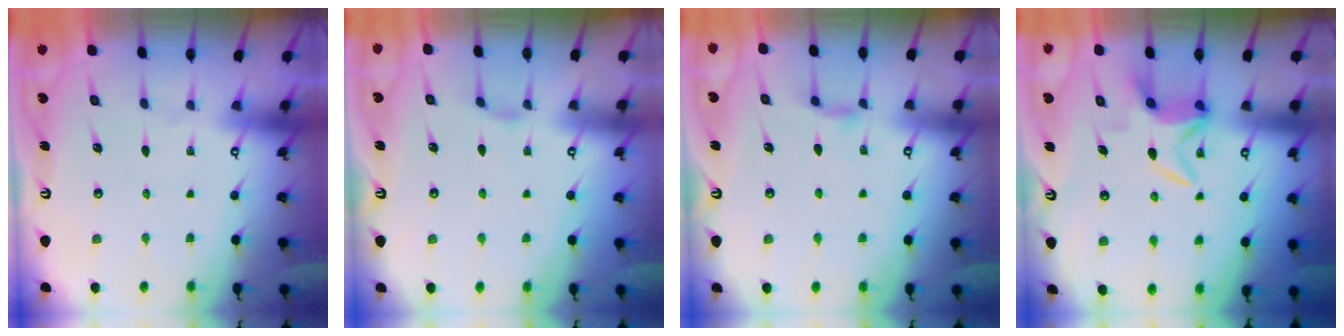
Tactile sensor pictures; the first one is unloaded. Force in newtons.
{"total": 1.1, "press": 1.0, "slide": 0.3}
{"total": 4.9, "press": 4.9, "slide": 0.7}
{"total": 6.0, "press": 6.0, "slide": 0.4}